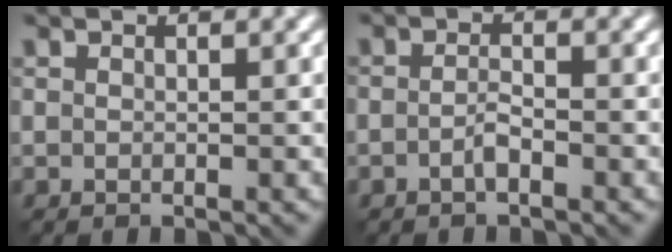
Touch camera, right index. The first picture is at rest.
{"total": 1.0, "force": [-0.7, 0.2, 0.7], "torque": [-0.015, 0.005, -0.015]}